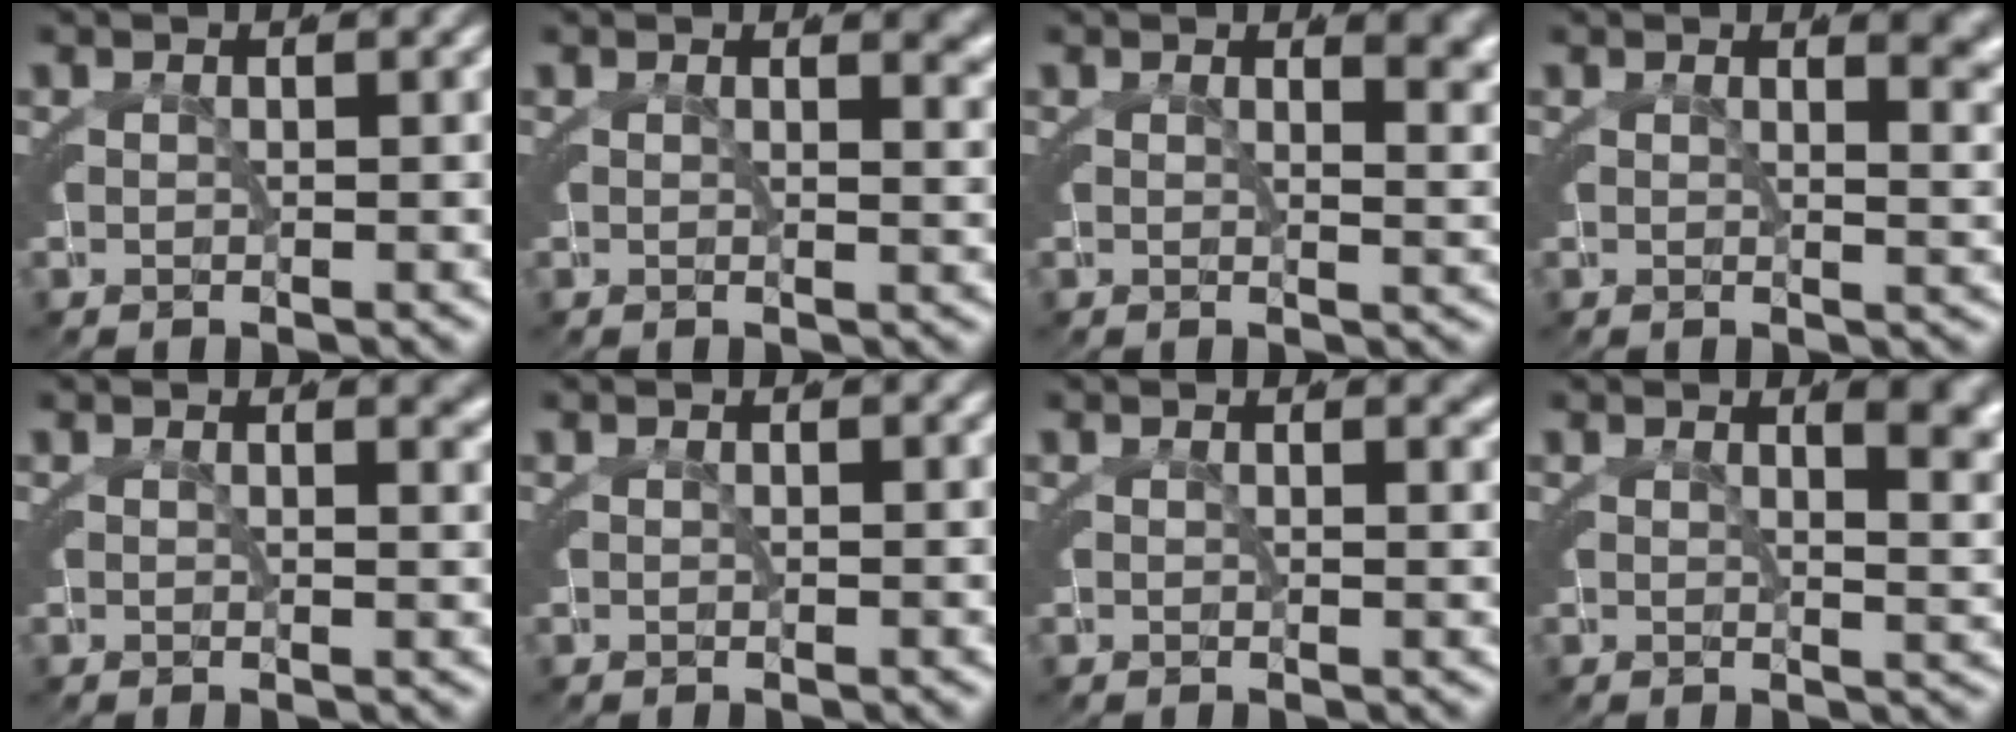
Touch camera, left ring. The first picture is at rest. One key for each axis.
{"total": 2.4, "fx": 1.3, "fy": 0.8, "fz": 1.9, "tx": -0.017, "ty": -0.002, "tz": 0.018}
{"total": 3.7, "fx": 1.8, "fy": 1.2, "fz": 3.0, "tx": -0.019, "ty": -0.002, "tz": 0.026}
{"total": 4.0, "fx": 1.8, "fy": 1.2, "fz": 3.4, "tx": -0.020, "ty": 0.001, "tz": 0.026}
{"total": 1.7, "fx": 0.9, "fy": 0.6, "fz": 1.3, "tx": -0.013, "ty": -0.001, "tz": 0.011}
{"total": 0.0}
{"total": 1.2, "fx": 0.8, "fy": 0.4, "fz": 0.8, "tx": -0.008, "ty": -0.001, "tz": 0.009}
{"total": 5.1, "fx": 2.1, "fy": 1.4, "fz": 4.4, "tx": -0.030, "ty": 0.003, "tz": 0.031}